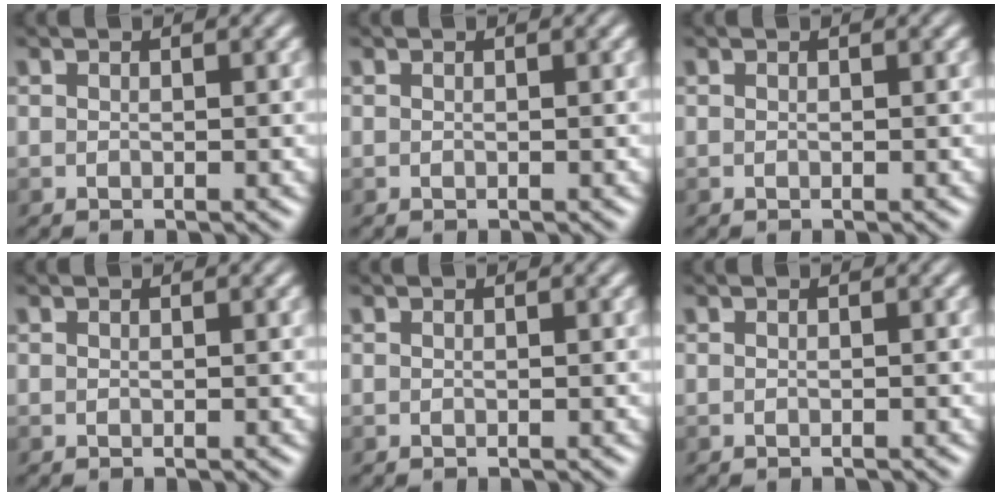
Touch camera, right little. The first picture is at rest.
{"total": 0.0}
{"total": 0.0}
{"total": 0.0}
{"total": 0.0}
{"total": 0.5, "force": [-0.5, 0.0, 0.1], "torque": [0.002, 0.000, -0.009]}